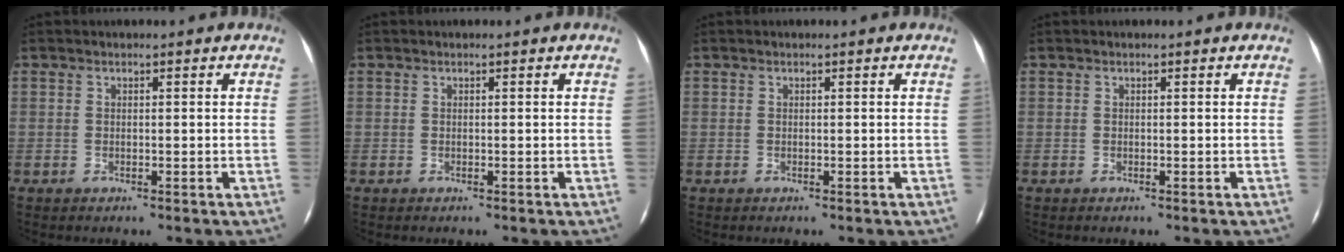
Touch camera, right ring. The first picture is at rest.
{"total": 0.0}
{"total": 0.0}
{"total": 0.0}